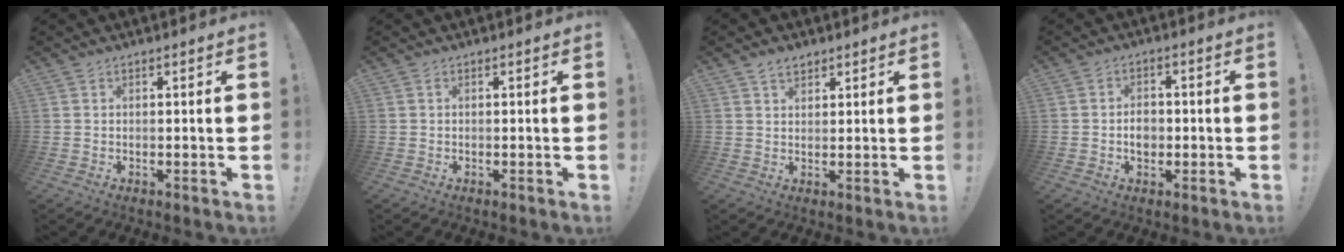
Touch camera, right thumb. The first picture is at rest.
{"total": 0.0}
{"total": 3.4, "force": [2.4, 1.9, 1.3], "torque": [-0.018, -0.009, 0.044]}
{"total": 4.3, "force": [-0.8, 3.3, 2.6], "torque": [-0.027, -0.002, -0.017]}